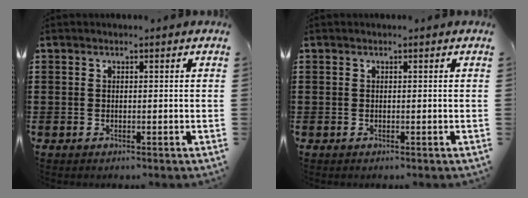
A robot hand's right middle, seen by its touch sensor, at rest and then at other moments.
{"total": 0.0}